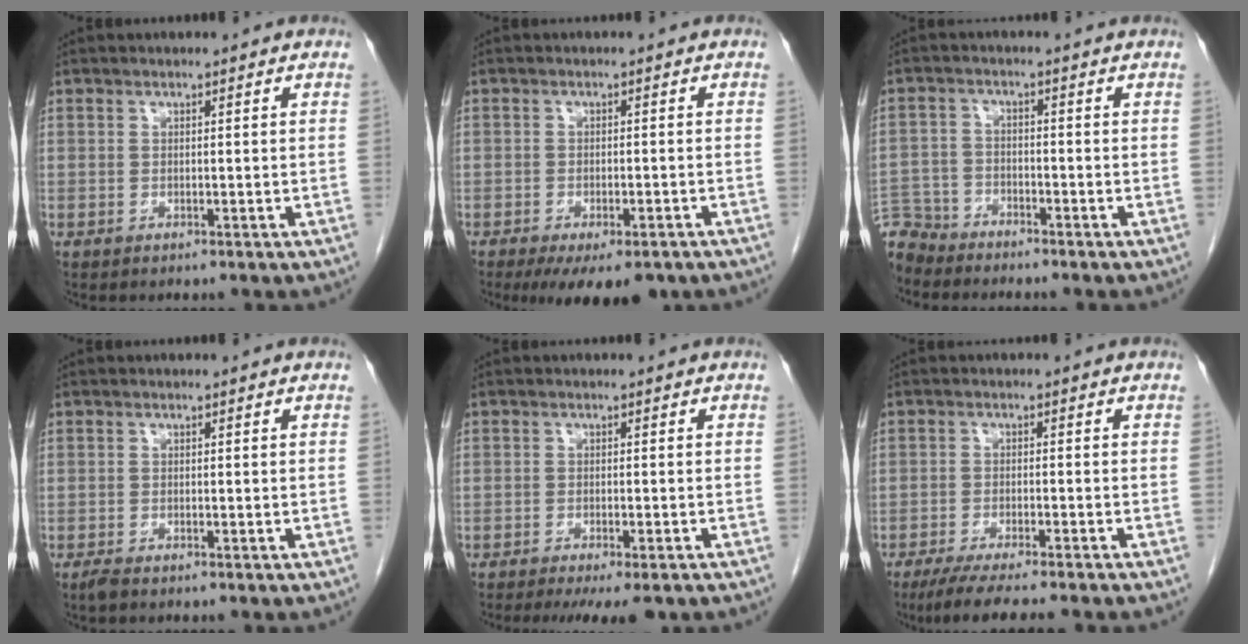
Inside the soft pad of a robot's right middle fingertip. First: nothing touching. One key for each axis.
{"total": 8.8, "fx": -6.2, "fy": 3.4, "fz": 5.3, "tx": -0.067, "ty": -0.008, "tz": -0.088}
{"total": 6.0, "fx": -5.7, "fy": 1.8, "fz": -0.3, "tx": 0.009, "ty": -0.006, "tz": -0.114}
{"total": 1.0, "fx": -0.8, "fy": 0.1, "fz": 0.6, "tx": -0.019, "ty": -0.004, "tz": -0.017}
{"total": 7.7, "fx": -6.0, "fy": 1.4, "fz": 4.6, "tx": -0.053, "ty": -0.013, "tz": -0.084}
{"total": 9.0, "fx": -7.5, "fy": 0.0, "fz": 4.9, "tx": -0.064, "ty": -0.022, "tz": -0.117}